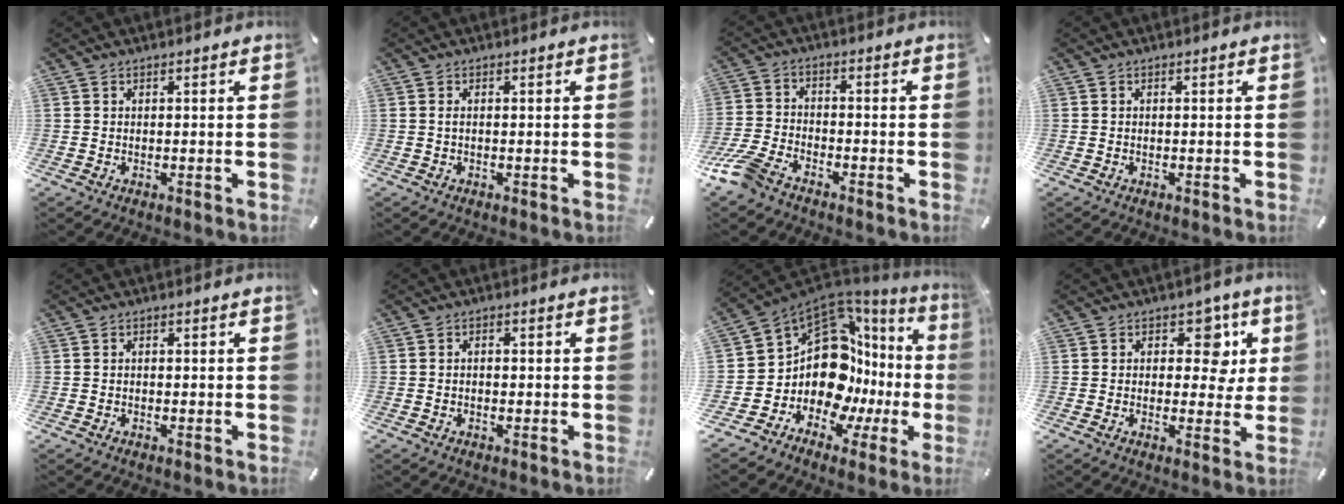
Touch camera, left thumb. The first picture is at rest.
{"total": 0.9, "force": [-0.1, 0.2, 0.9], "torque": [-0.018, -0.001, -0.002]}
{"total": 8.3, "force": [-6.1, 3.5, 4.4], "torque": [-0.111, 0.016, -0.121]}
{"total": 0.0}
{"total": 0.7, "force": [-0.3, 0.5, 0.5], "torque": [-0.010, 0.000, -0.006]}
{"total": 1.6, "force": [-0.5, 1.0, 1.1], "torque": [-0.021, 0.005, -0.012]}
{"total": 16.4, "force": [2.0, 11.9, 11.2], "torque": [-0.195, -0.088, 0.052]}
{"total": 9.4, "force": [2.4, 6.7, 6.0], "torque": [-0.058, -0.009, 0.035]}